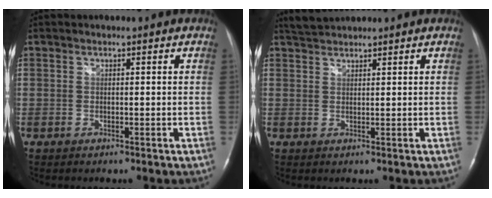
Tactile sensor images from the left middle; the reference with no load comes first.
{"total": 2.6, "force": [2.6, 0.0, 0.2], "torque": [-0.012, 0.013, 0.053]}